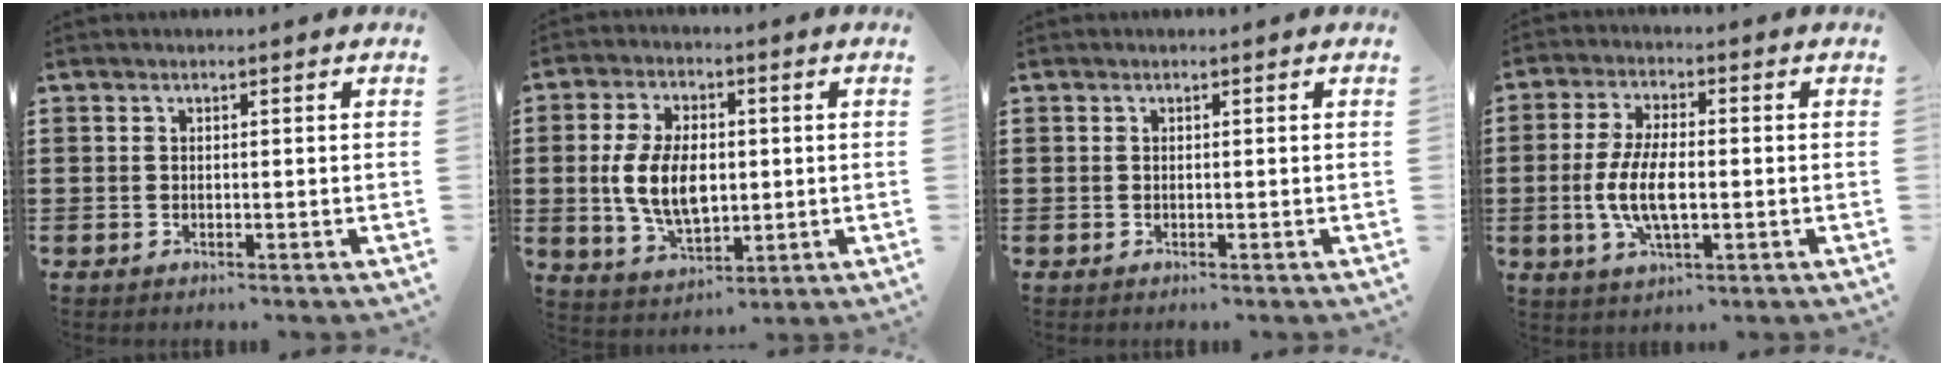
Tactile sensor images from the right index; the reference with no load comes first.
{"total": 9.1, "force": [0.0, 5.4, 7.4], "torque": [-0.157, 0.005, -0.004]}
{"total": 0.0}
{"total": 7.8, "force": [-1.1, 3.2, 7.0], "torque": [-0.157, -0.006, -0.027]}